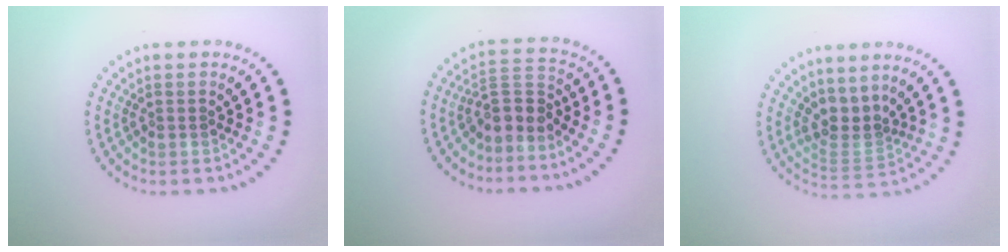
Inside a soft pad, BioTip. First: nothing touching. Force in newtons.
{"total": 2.9, "press": 2.3, "slide": 1.9}
{"total": 3.0, "press": 2.1, "slide": 2.1}